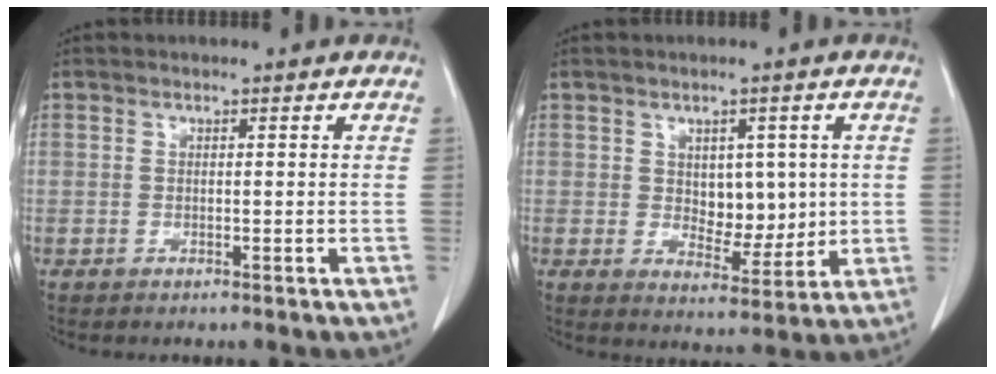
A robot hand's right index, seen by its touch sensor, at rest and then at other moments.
{"total": 6.5, "force": [0.9, 4.0, 5.0], "torque": [-0.066, -0.001, 0.028]}